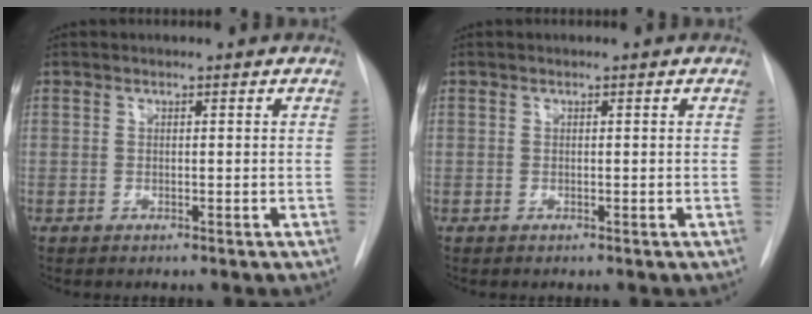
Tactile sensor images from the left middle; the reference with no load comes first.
{"total": 0.0}